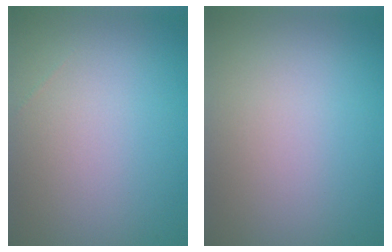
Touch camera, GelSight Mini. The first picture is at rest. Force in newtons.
{"total": 0.0}